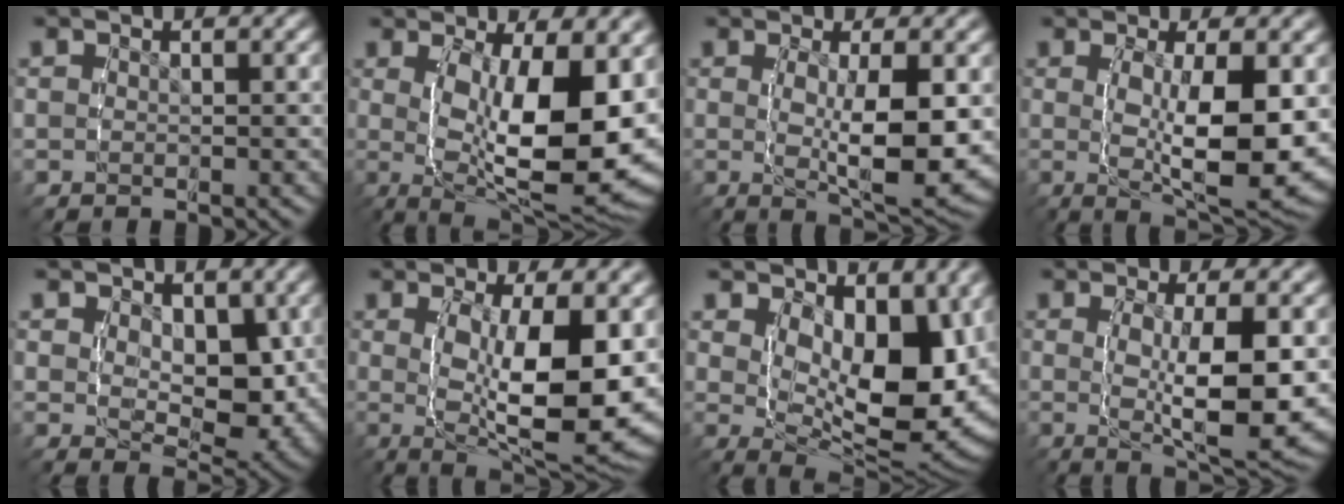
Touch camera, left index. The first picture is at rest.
{"total": 13.3, "force": [-1.6, 6.6, 11.4], "torque": [-0.194, -0.040, -0.009]}
{"total": 8.0, "force": [-0.7, 3.0, 7.3], "torque": [-0.130, -0.023, -0.001]}
{"total": 9.7, "force": [-1.0, 3.8, 8.9], "torque": [-0.153, -0.021, -0.004]}
{"total": 5.2, "force": [0.4, 3.3, 4.0], "torque": [-0.082, -0.027, 0.016]}
{"total": 12.2, "force": [-1.2, 5.4, 10.9], "torque": [-0.178, -0.029, -0.006]}
{"total": 12.2, "force": [-0.2, 6.6, 10.2], "torque": [-0.164, -0.050, 0.017]}
{"total": 8.9, "force": [-0.8, 3.2, 8.2], "torque": [-0.143, -0.020, -0.002]}